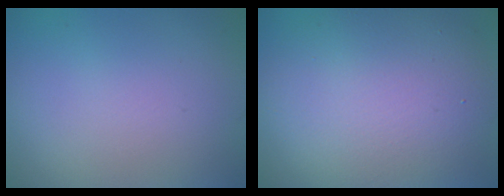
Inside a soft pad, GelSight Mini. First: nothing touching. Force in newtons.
{"total": 10.4, "press": 10.3, "slide": 1.1}